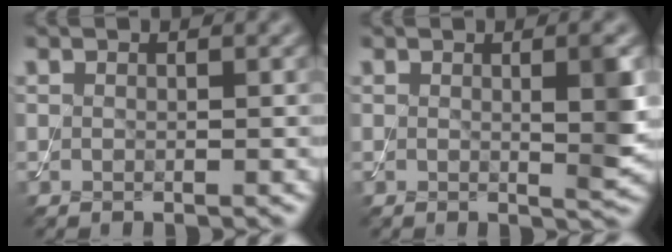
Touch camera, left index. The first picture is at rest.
{"total": 3.1, "force": [0.4, 0.5, 3.0], "torque": [-0.037, -0.007, 0.004]}